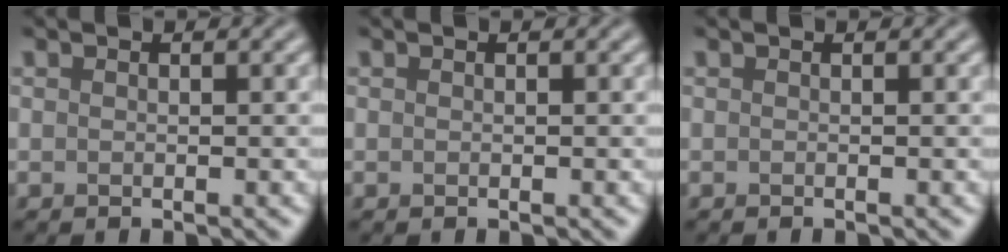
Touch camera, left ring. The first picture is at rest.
{"total": 0.0}
{"total": 0.0}